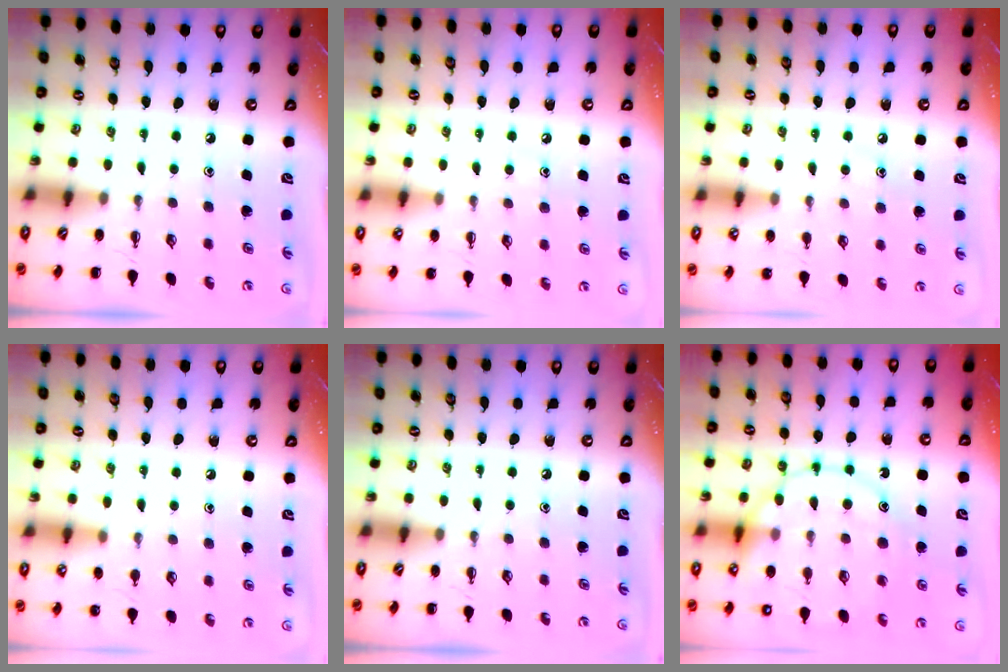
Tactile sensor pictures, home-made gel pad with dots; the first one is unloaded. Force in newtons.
{"total": 4.8, "press": 4.6, "slide": 1.4}
{"total": 6.7, "press": 6.4, "slide": 1.8}
{"total": 6.3, "press": 6.0, "slide": 2.0}
{"total": 0.0}
{"total": 17.1, "press": 17.0, "slide": 2.2}